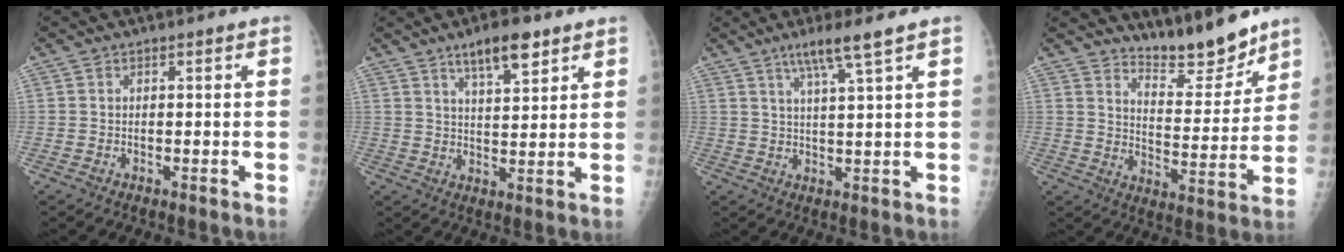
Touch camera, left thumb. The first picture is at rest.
{"total": 8.2, "force": [5.4, 2.6, 5.6], "torque": [-0.078, -0.029, 0.090]}
{"total": 6.2, "force": [4.0, -0.5, 4.7], "torque": [-0.090, -0.020, 0.077]}
{"total": 10.8, "force": [9.9, 2.4, 3.5], "torque": [-0.023, -0.081, 0.168]}